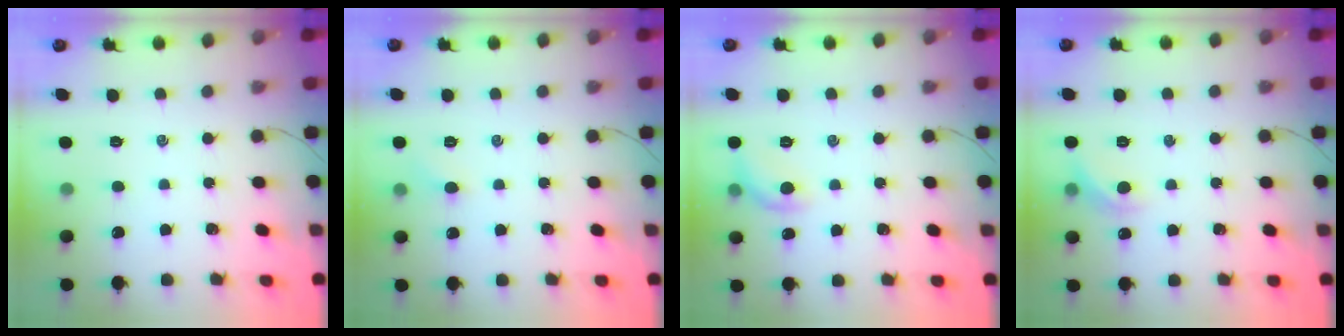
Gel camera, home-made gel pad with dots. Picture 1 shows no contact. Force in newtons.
{"total": 3.7, "press": 3.5, "slide": 1.2}
{"total": 7.7, "press": 7.6, "slide": 1.1}
{"total": 7.0, "press": 6.9, "slide": 1.3}